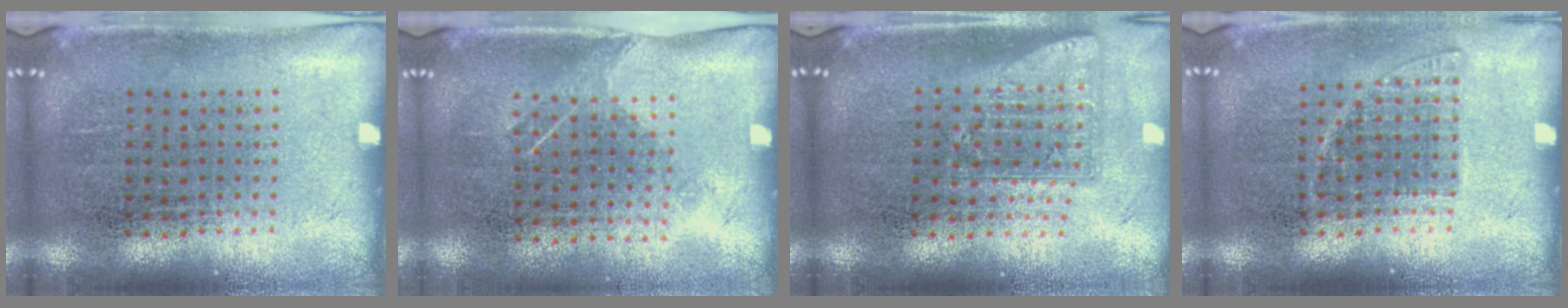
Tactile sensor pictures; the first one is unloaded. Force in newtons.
{"total": 1.2, "press": 0.9, "slide": 0.7}
{"total": 1.7, "press": 1.3, "slide": 1.1}
{"total": 1.1, "press": 0.9, "slide": 0.5}